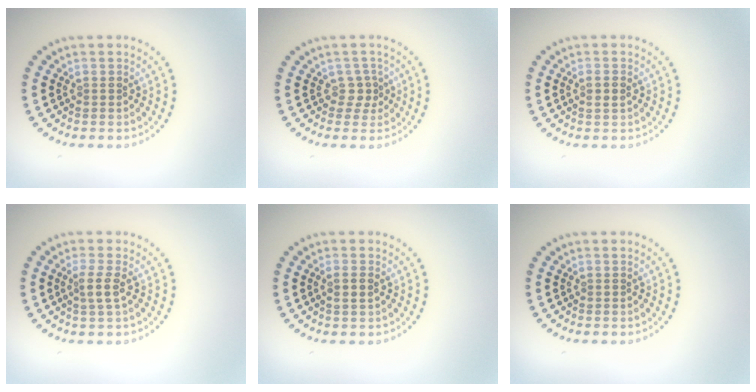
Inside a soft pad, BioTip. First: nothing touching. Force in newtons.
{"total": 1.3, "press": 0.9, "slide": 0.9}
{"total": 1.1, "press": 1.0, "slide": 0.4}
{"total": 1.7, "press": 1.3, "slide": 1.1}
{"total": 1.2, "press": 1.1, "slide": 0.5}
{"total": 0.0}